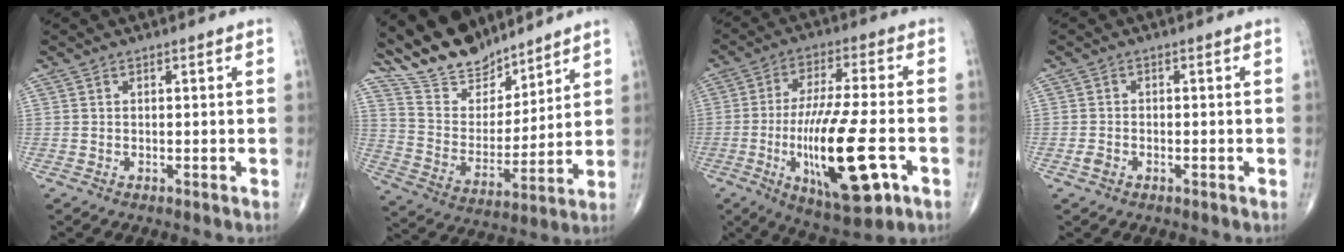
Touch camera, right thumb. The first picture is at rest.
{"total": 15.3, "force": [13.5, 5.7, 4.2], "torque": [-0.038, -0.078, 0.257]}
{"total": 19.2, "force": [-5.4, 5.4, 17.7], "torque": [-0.326, 0.004, -0.078]}
{"total": 1.6, "force": [-0.8, 1.0, 0.9], "torque": [-0.020, 0.005, -0.016]}